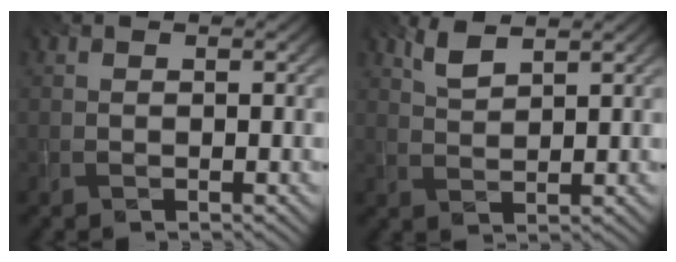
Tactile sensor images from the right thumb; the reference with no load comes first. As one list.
[{"total": 2.9, "force": [2.2, 0.8, 1.7], "torque": [-0.047, 0.001, 0.049]}]